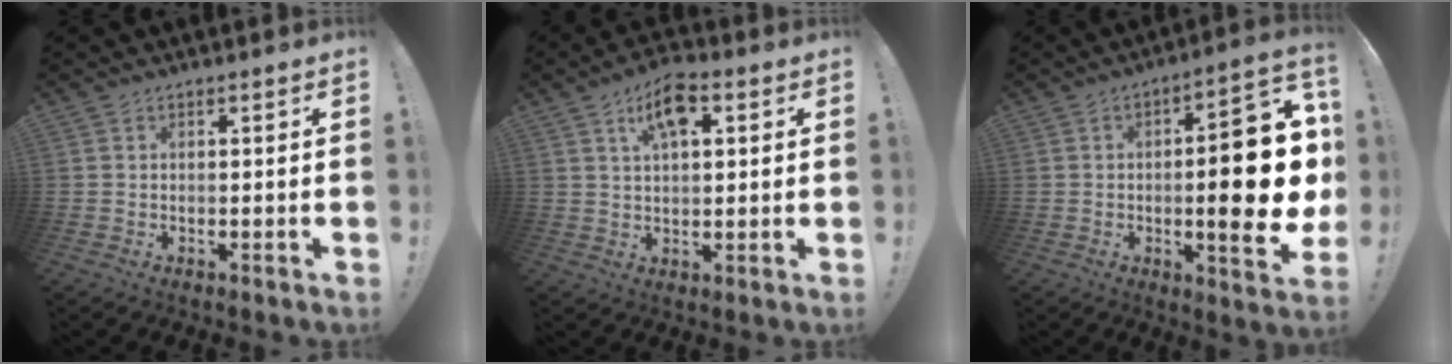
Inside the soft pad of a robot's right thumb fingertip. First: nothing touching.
{"total": 9.0, "force": [3.6, 4.7, 6.8], "torque": [-0.101, -0.001, 0.062]}
{"total": 21.4, "force": [-1.4, 5.5, 20.6], "torque": [-0.293, 0.001, -0.023]}